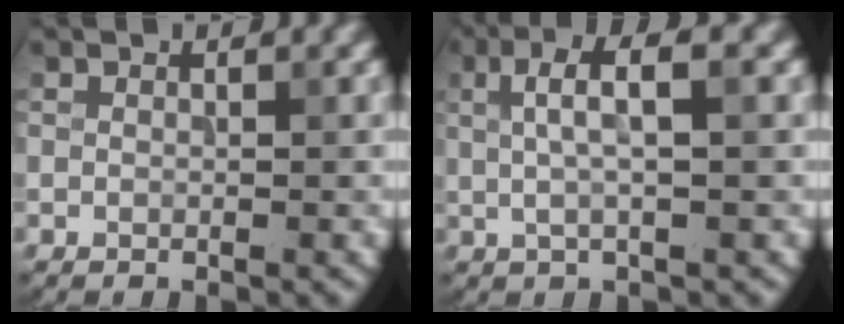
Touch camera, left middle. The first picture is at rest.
{"total": 4.2, "force": [1.0, 1.0, 4.0], "torque": [-0.072, 0.010, 0.016]}